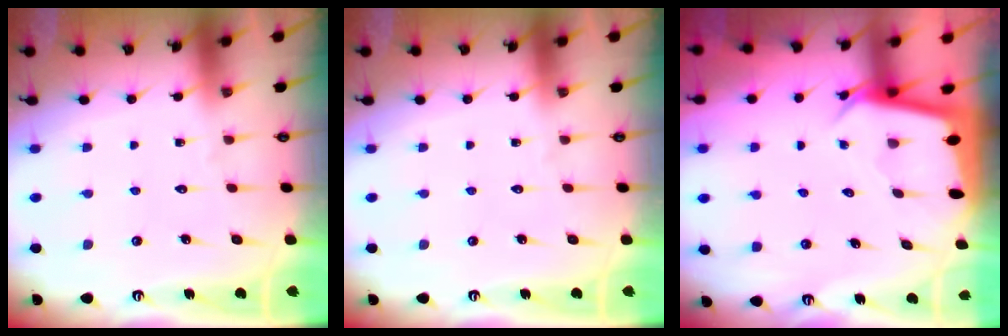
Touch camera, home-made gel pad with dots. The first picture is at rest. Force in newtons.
{"total": 0.0}
{"total": 2.8, "press": 2.8, "slide": 0.0}